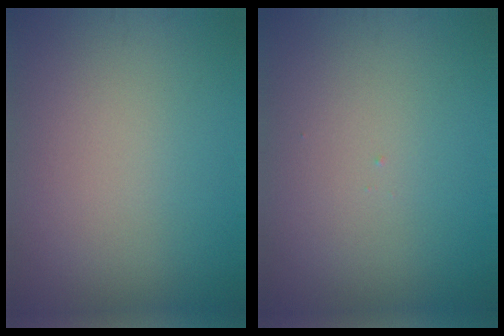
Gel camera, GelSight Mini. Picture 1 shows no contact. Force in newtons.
{"total": 0.0}